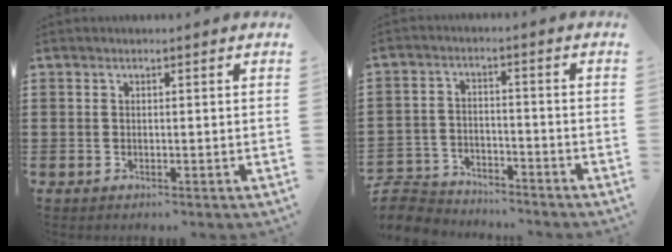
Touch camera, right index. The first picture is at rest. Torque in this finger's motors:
{"motor_torque": [-1.28, 0.86, -1.05, -0.21]}